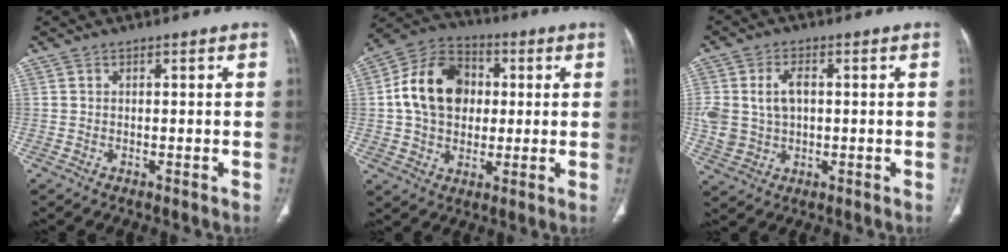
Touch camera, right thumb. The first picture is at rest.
{"total": 15.5, "force": [1.7, 11.9, 9.8], "torque": [-0.144, 0.019, 0.023]}
{"total": 8.4, "force": [0.9, 5.7, 6.1], "torque": [-0.120, 0.007, 0.027]}